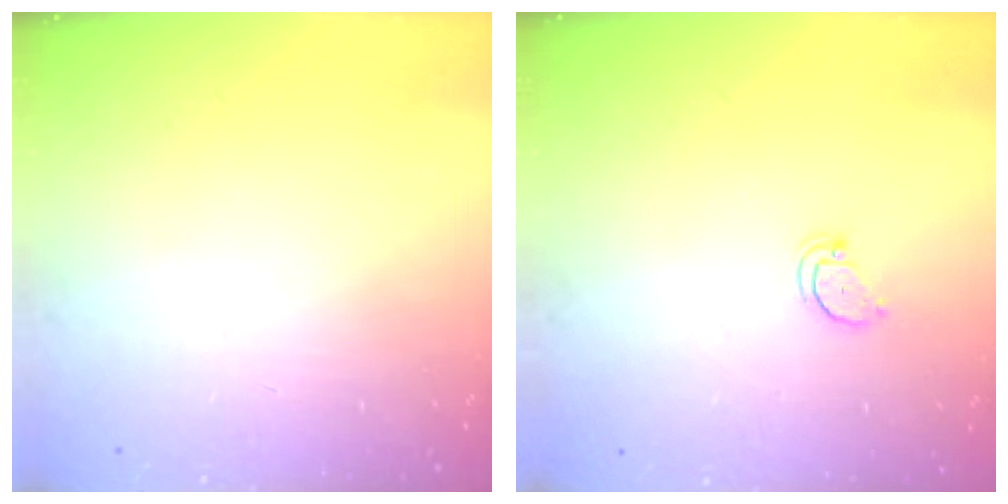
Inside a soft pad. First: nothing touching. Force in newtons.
{"total": 2.4, "press": 2.4, "slide": 0.2}